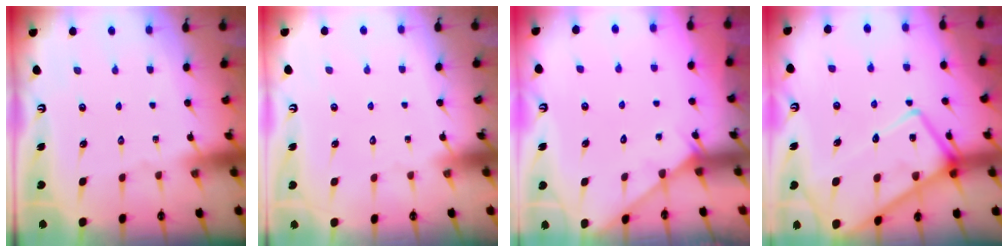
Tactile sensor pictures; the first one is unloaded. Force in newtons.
{"total": 1.5, "press": 1.5, "slide": 0.1}
{"total": 3.5, "press": 3.5, "slide": 0.3}
{"total": 17.5, "press": 17.4, "slide": 1.7}